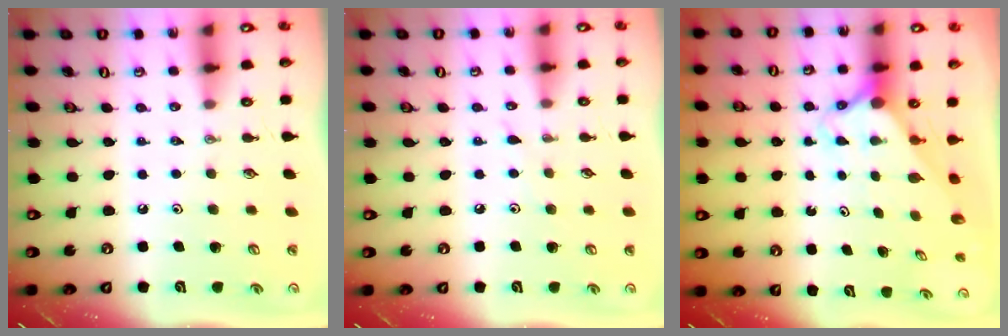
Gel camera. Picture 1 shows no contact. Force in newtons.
{"total": 2.5, "press": 2.5, "slide": 0.4}
{"total": 2.6, "press": 2.6, "slide": 0.2}